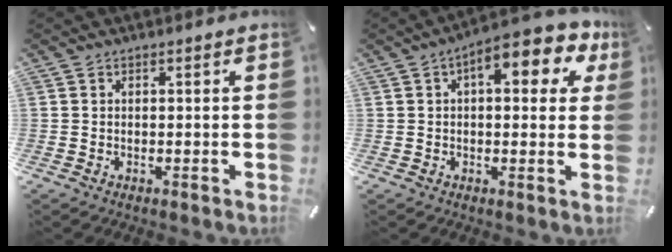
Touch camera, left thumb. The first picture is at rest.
{"total": 11.1, "force": [4.7, 4.7, 8.9], "torque": [-0.119, -0.018, 0.072]}